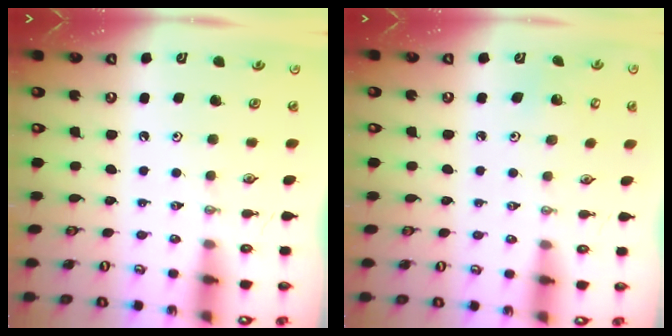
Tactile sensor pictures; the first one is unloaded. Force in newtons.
{"total": 3.1, "press": 3.1, "slide": 0.2}